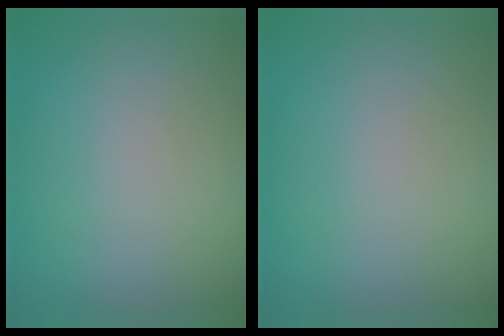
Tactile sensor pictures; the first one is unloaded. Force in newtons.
{"total": 0.0}